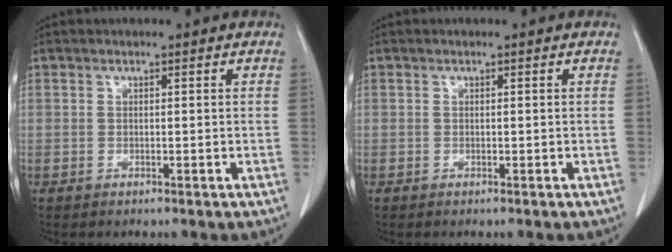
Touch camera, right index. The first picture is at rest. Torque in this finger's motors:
{"motor_torque": [0.09, -0.09, -0.02, 0.01]}